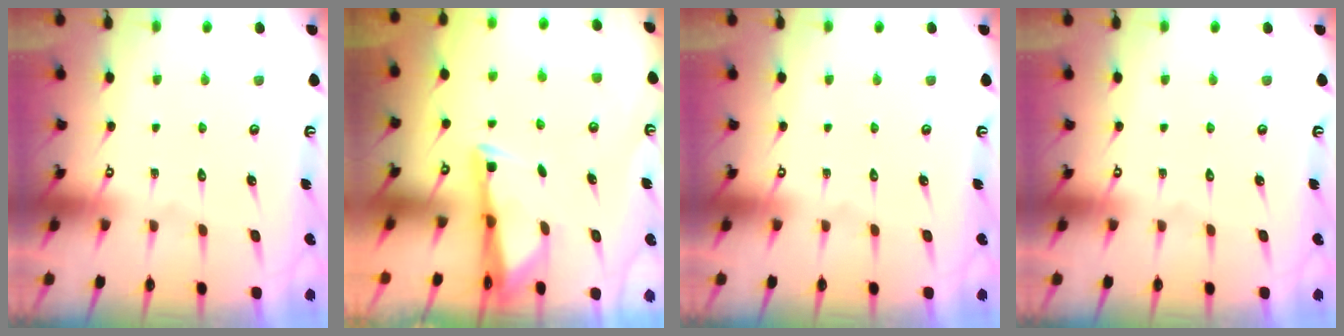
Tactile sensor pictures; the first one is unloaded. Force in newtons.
{"total": 2.6, "press": 2.6, "slide": 0.4}
{"total": 0.0}
{"total": 0.0}